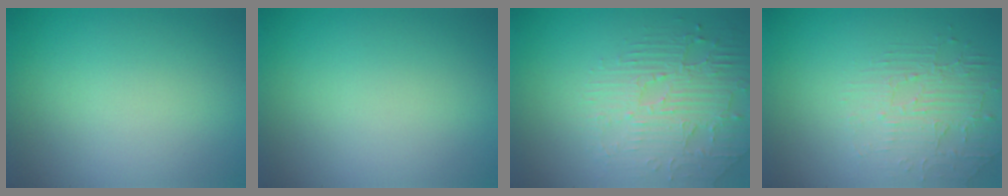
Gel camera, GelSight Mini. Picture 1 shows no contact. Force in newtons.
{"total": 0.0}
{"total": 2.8, "press": 2.5, "slide": 1.4}
{"total": 2.1, "press": 1.3, "slide": 1.7}